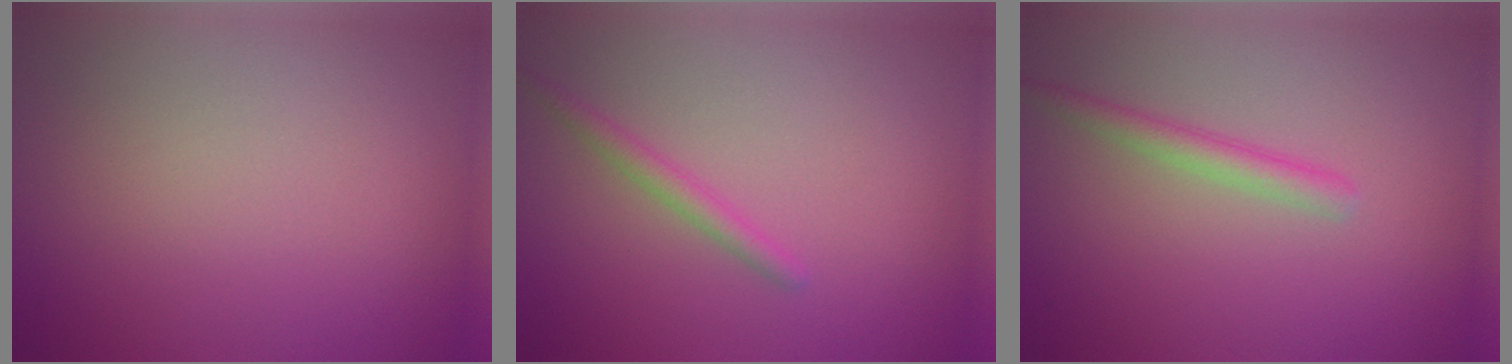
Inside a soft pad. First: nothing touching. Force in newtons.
{"total": 1.5, "press": 1.5, "slide": 0.0}
{"total": 1.8, "press": 1.8, "slide": 0.1}